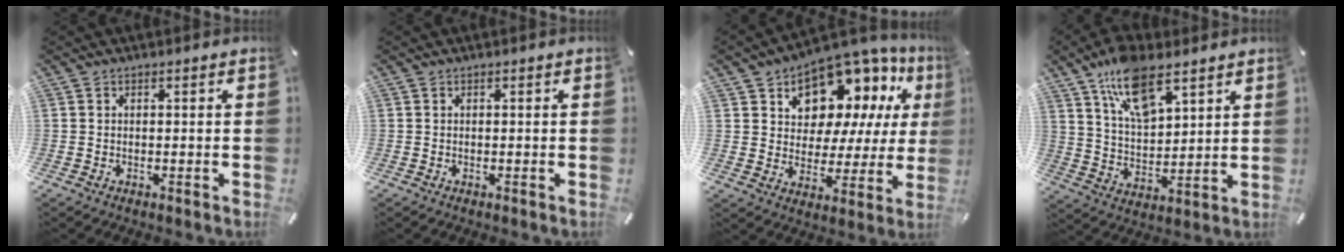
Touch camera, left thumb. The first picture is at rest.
{"total": 0.0}
{"total": 11.1, "force": [8.3, 6.9, 3.0], "torque": [-0.060, -0.084, 0.151]}
{"total": 13.5, "force": [8.9, 6.3, 8.0], "torque": [-0.154, -0.033, 0.162]}